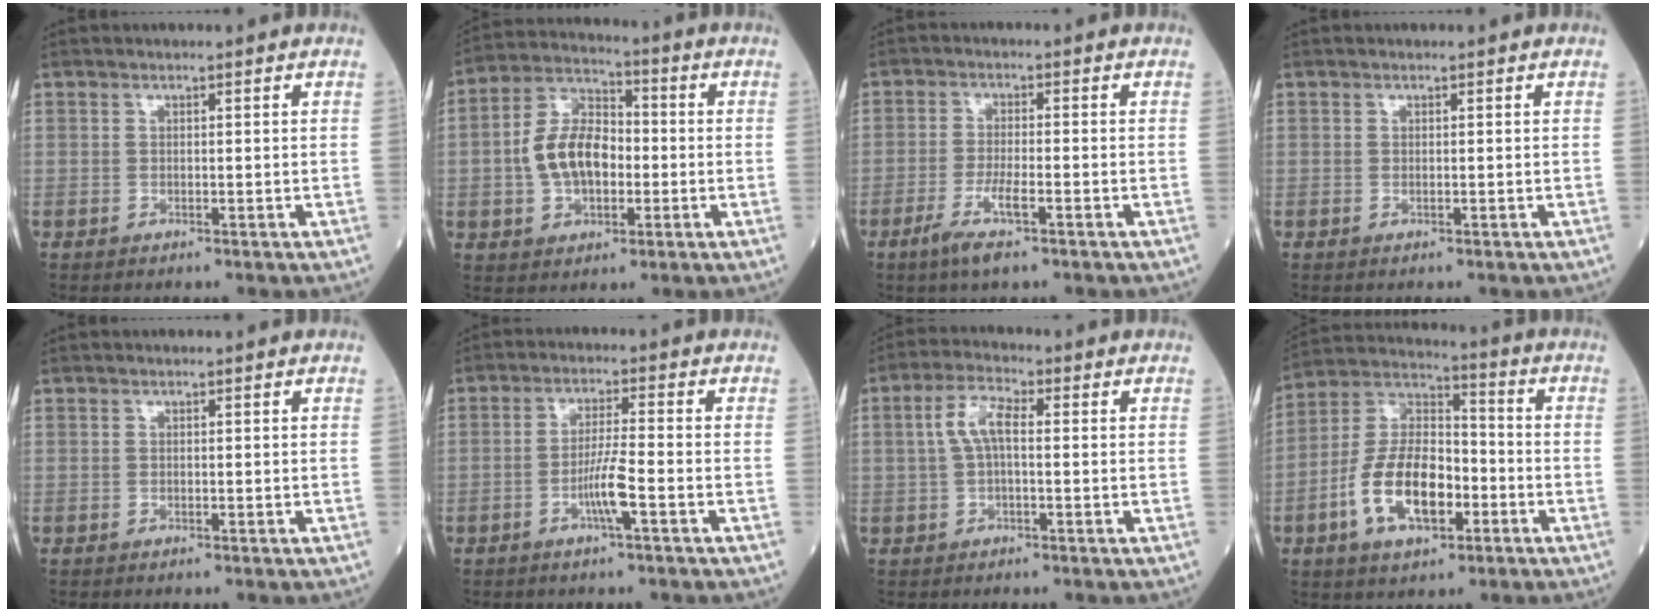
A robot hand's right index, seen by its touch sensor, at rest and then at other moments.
{"total": 10.5, "force": [-1.2, 6.2, 8.3], "torque": [-0.168, 0.025, -0.024]}
{"total": 5.1, "force": [-2.8, 0.5, 4.2], "torque": [-0.084, -0.007, -0.053]}
{"total": 0.0}
{"total": 0.0}
{"total": 4.9, "force": [-2.0, -0.3, 4.5], "torque": [-0.089, -0.002, -0.039]}
{"total": 5.2, "force": [0.6, 2.0, 4.8], "torque": [-0.103, 0.020, 0.010]}
{"total": 14.0, "force": [-4.7, 6.7, 11.4], "torque": [-0.233, 0.015, -0.085]}